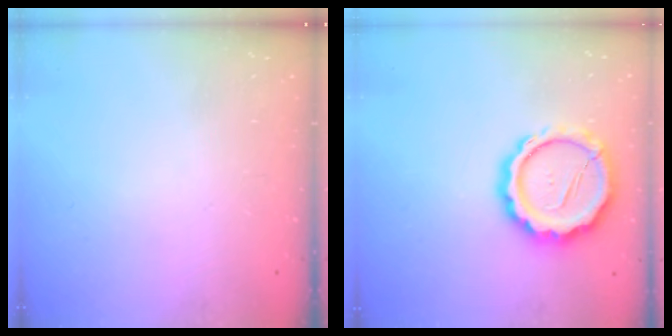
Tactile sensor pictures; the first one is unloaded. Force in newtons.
{"total": 15.4, "press": 15.2, "slide": 2.3}